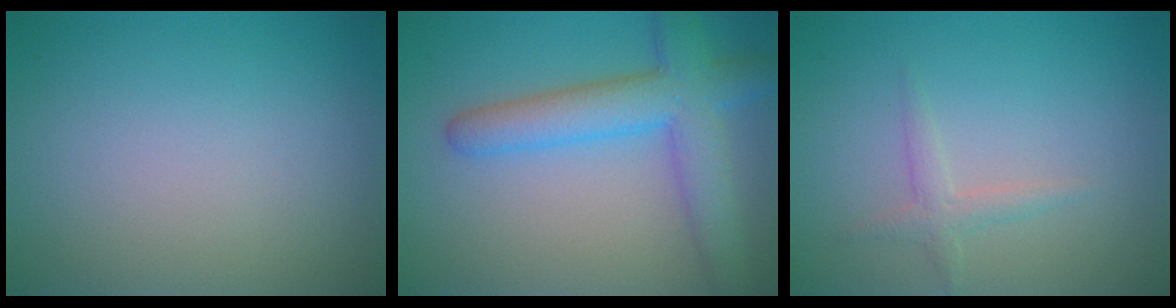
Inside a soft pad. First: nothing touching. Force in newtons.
{"total": 6.2, "press": 6.2, "slide": 0.3}
{"total": 1.5, "press": 1.5, "slide": 0.0}